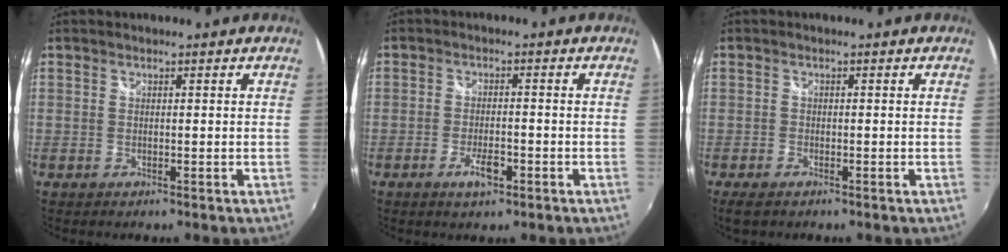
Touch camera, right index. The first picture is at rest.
{"total": 4.2, "force": [-2.2, 1.5, 3.2], "torque": [-0.070, -0.004, -0.040]}
{"total": 3.5, "force": [-2.5, 1.4, 1.9], "torque": [-0.045, -0.013, -0.044]}